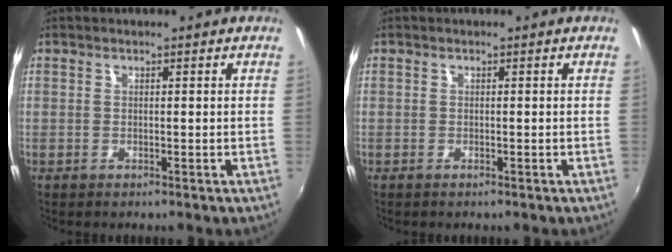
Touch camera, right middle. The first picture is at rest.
{"total": 0.0}